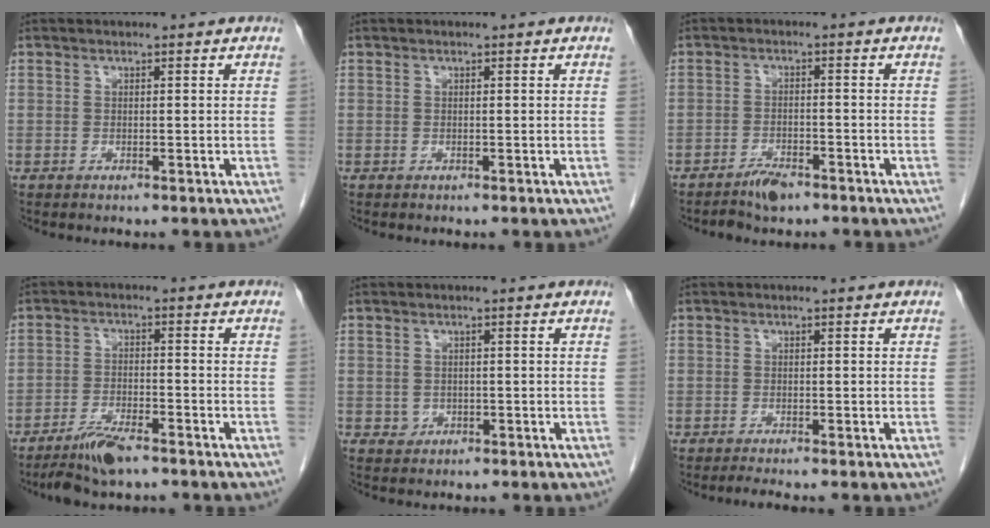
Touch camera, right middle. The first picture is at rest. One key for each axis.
{"total": 0.0}
{"total": 3.2, "fx": -2.7, "fy": 1.0, "fz": 1.5, "tx": -0.030, "ty": 0.000, "tz": -0.046}
{"total": 5.9, "fx": -4.6, "fy": 1.0, "fz": 3.5, "tx": -0.074, "ty": -0.011, "tz": -0.084}
{"total": 1.2, "fx": -0.2, "fy": 1.1, "fz": 0.3, "tx": -0.005, "ty": 0.003, "tz": 0.001}
{"total": 0.9, "fx": -0.8, "fy": -0.2, "fz": 0.4, "tx": -0.014, "ty": -0.004, "tz": -0.016}